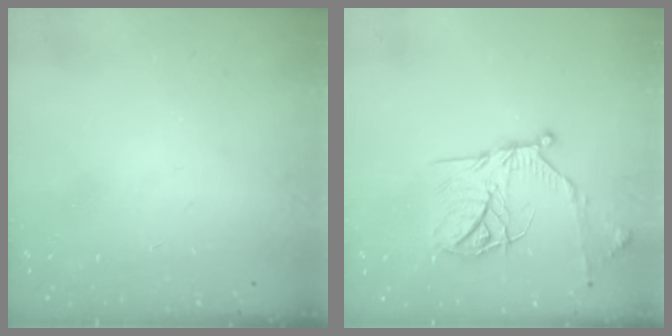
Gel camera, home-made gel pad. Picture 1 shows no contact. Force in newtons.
{"total": 17.1, "press": 17.1, "slide": 1.1}